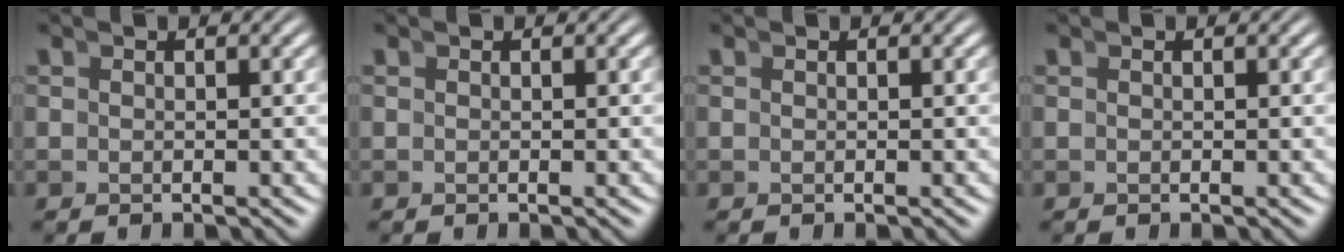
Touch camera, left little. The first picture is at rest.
{"total": 0.0}
{"total": 0.0}
{"total": 0.0}